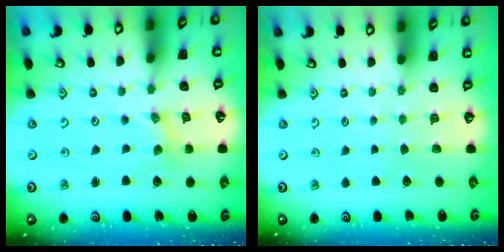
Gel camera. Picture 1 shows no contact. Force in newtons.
{"total": 0.0}